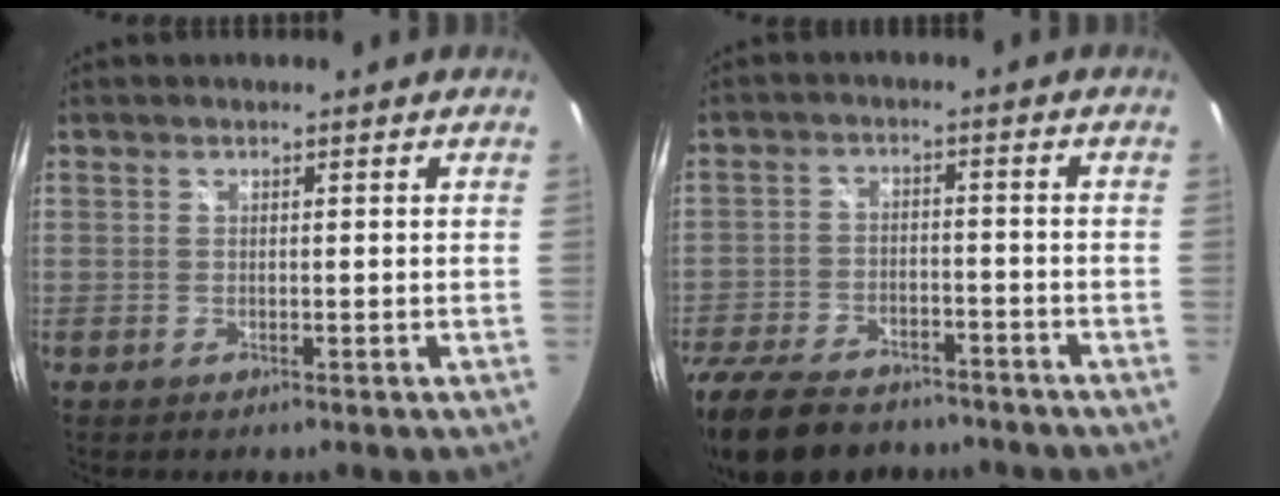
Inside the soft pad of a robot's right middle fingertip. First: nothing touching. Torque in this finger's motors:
{"motor_torque": [1.19, -0.95, 0.23, 0.18]}